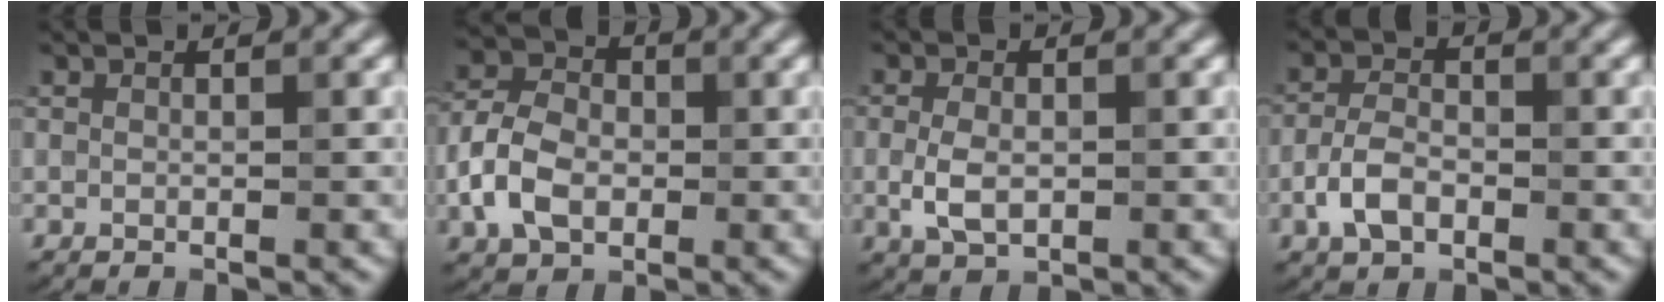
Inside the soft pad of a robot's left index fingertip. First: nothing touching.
{"total": 5.2, "force": [-1.4, 3.5, 3.5], "torque": [-0.079, 0.010, -0.033]}
{"total": 3.0, "force": [-0.4, 1.8, 2.4], "torque": [-0.056, 0.002, -0.007]}
{"total": 3.1, "force": [-1.5, 1.6, 2.2], "torque": [-0.047, 0.008, -0.034]}